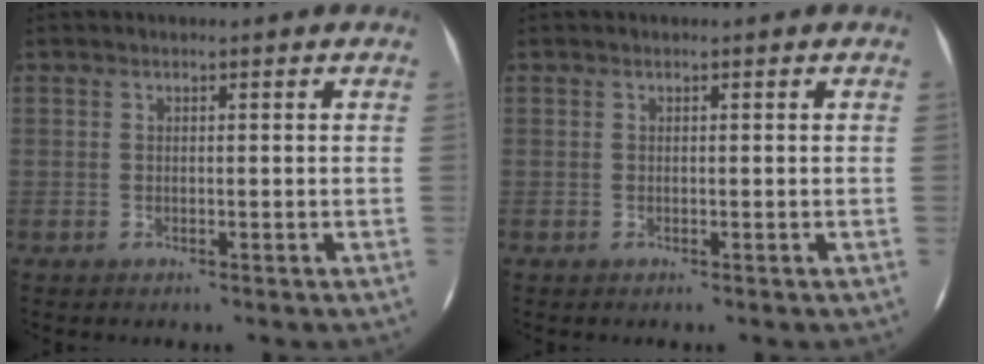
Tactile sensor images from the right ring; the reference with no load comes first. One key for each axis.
{"total": 0.0}